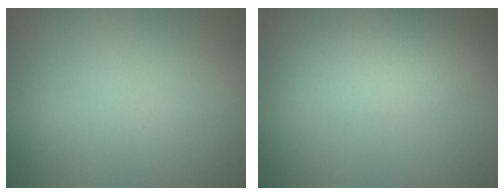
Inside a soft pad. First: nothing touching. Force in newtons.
{"total": 5.6, "press": 5.6, "slide": 0.3}